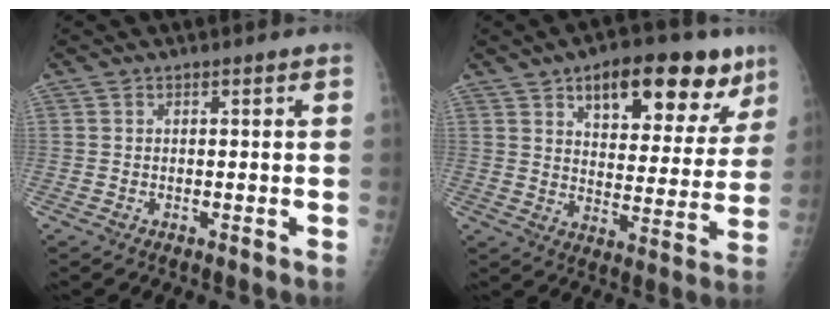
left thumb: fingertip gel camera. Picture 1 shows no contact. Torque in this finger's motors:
{"motor_torque": [0.26, 0.61, 0.09, -0.25, 0.11]}